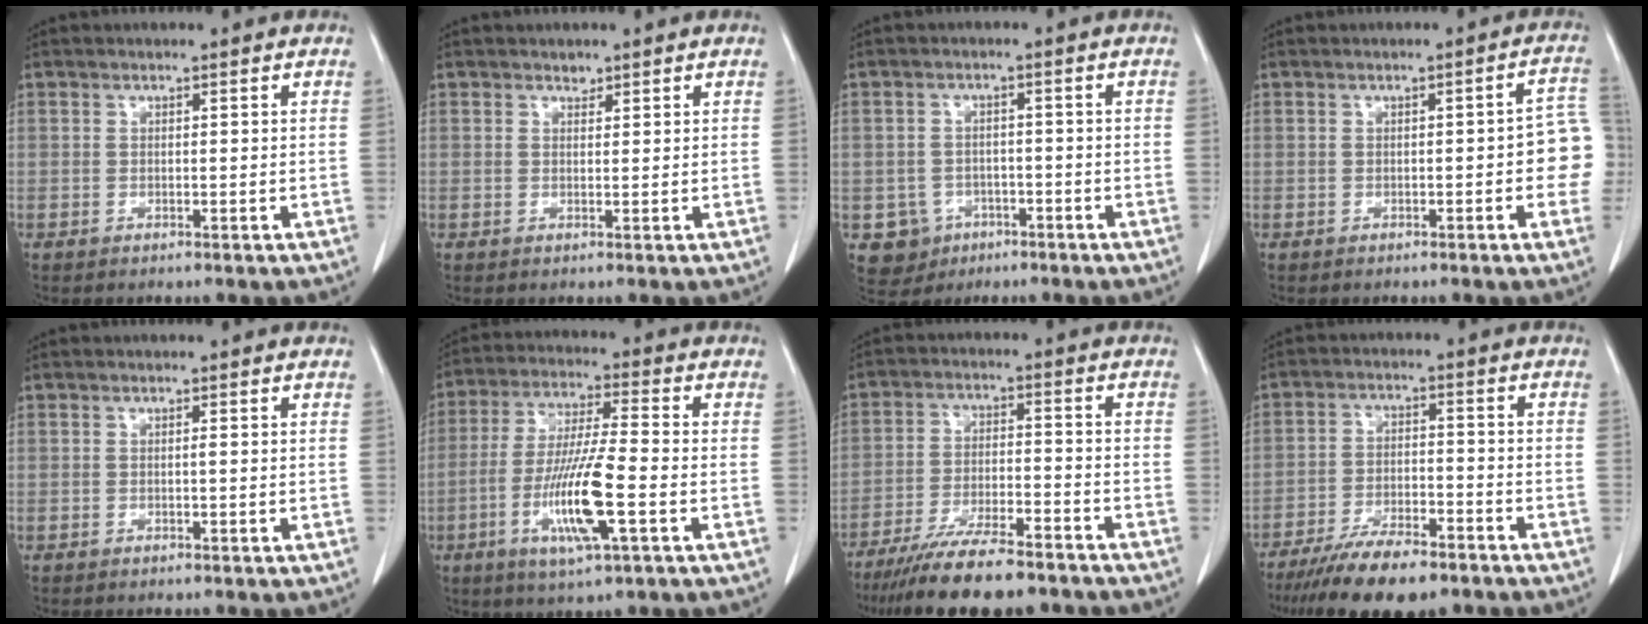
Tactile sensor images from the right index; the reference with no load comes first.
{"total": 0.8, "force": [0.7, 0.4, 0.1], "torque": [0.000, -0.003, 0.009]}
{"total": 5.0, "force": [-2.1, 4.6, 0.5], "torque": [-0.004, 0.011, -0.024]}
{"total": 6.8, "force": [-0.8, 1.5, 6.6], "torque": [-0.058, 0.015, -0.014]}
{"total": 0.0}
{"total": 12.7, "force": [-3.9, 0.9, 12.1], "torque": [-0.239, -0.015, -0.073]}
{"total": 14.6, "force": [-12.4, 2.3, 7.5], "torque": [-0.130, -0.017, -0.199]}
{"total": 11.9, "force": [-9.2, 3.0, 6.9], "torque": [-0.113, -0.018, -0.152]}